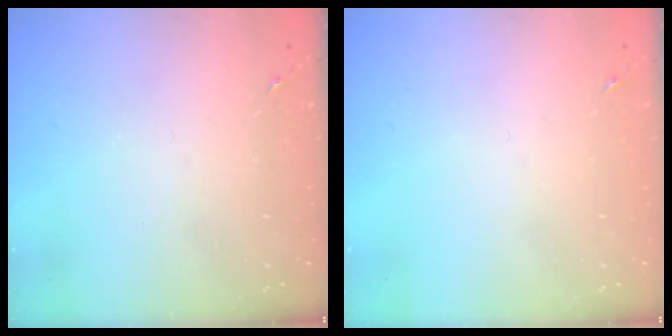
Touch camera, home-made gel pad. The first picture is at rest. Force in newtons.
{"total": 0.0}